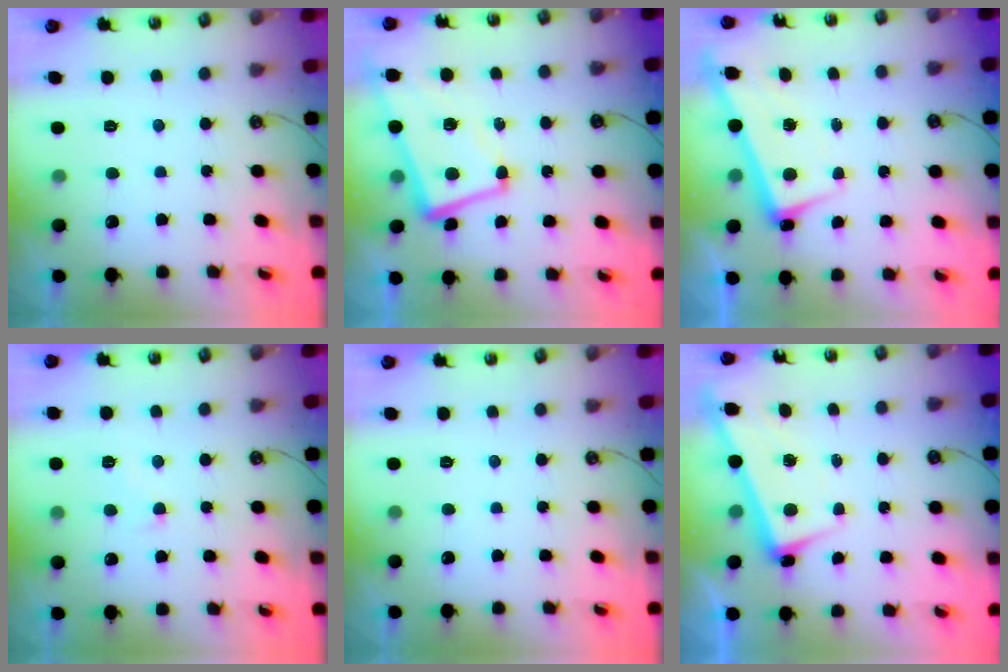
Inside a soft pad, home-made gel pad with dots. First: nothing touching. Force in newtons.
{"total": 2.8, "press": 2.1, "slide": 1.9}
{"total": 2.7, "press": 2.6, "slide": 0.5}
{"total": 2.5, "press": 2.5, "slide": 0.4}
{"total": 0.0}
{"total": 2.6, "press": 2.5, "slide": 0.7}